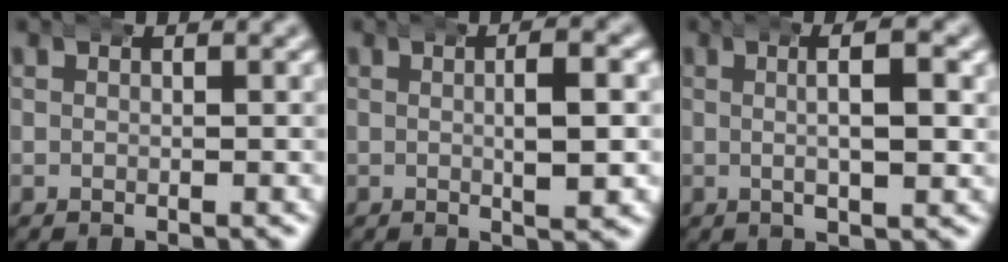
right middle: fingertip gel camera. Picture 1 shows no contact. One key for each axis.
{"total": 3.1, "fx": 0.5, "fy": 0.7, "fz": 3.0, "tx": -0.040, "ty": 0.010, "tz": 0.001}
{"total": 4.7, "fx": 1.2, "fy": 1.2, "fz": 4.4, "tx": -0.058, "ty": 0.017, "tz": 0.014}